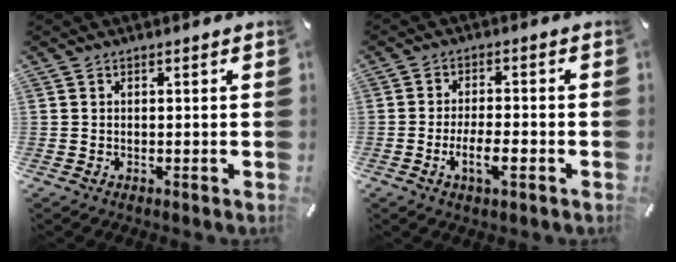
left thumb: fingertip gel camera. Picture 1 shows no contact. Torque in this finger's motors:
{"motor_torque": [0.12, 2.02, 0.91, 0.35, 0.10]}